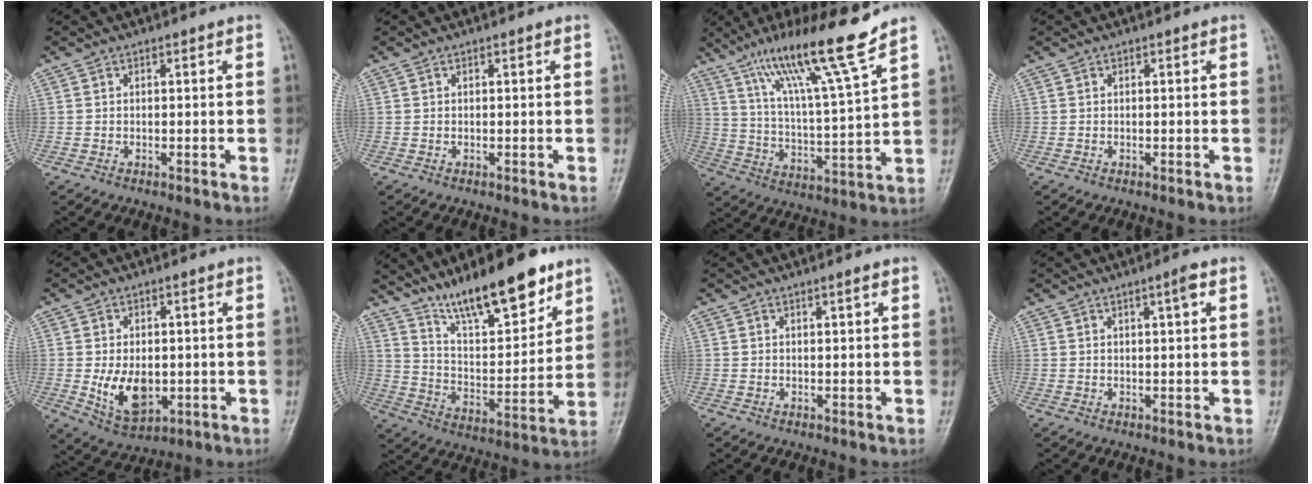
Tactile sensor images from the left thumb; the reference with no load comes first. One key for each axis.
{"total": 0.0}
{"total": 15.6, "fx": 11.2, "fy": -0.4, "fz": 10.8, "tx": -0.181, "ty": -0.060, "tz": 0.197}
{"total": 0.0}
{"total": 8.5, "fx": -1.0, "fy": 5.5, "fz": 6.5, "tx": -0.094, "ty": -0.011, "tz": -0.002}
{"total": 17.7, "fx": 12.9, "fy": 5.0, "fz": 11.1, "tx": -0.145, "ty": -0.073, "tz": 0.226}
{"total": 0.7, "fx": 0.4, "fy": -0.1, "fz": 0.5, "tx": -0.012, "ty": -0.002, "tz": 0.009}
{"total": 2.1, "fx": 1.0, "fy": 0.1, "fz": 1.9, "tx": -0.032, "ty": -0.003, "tz": 0.016}